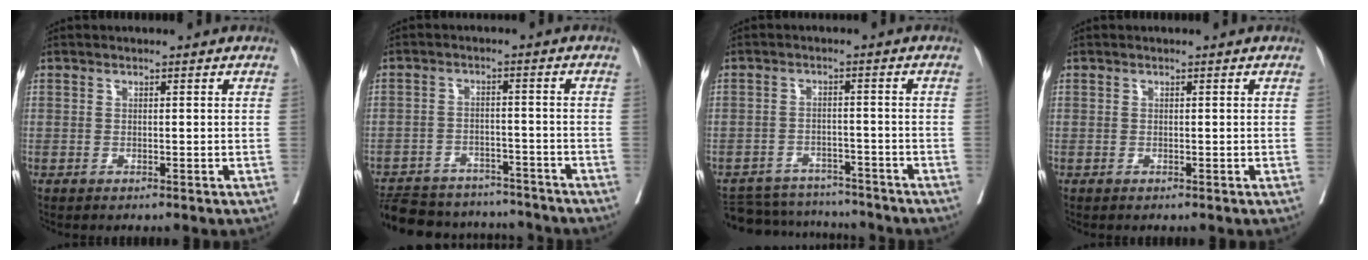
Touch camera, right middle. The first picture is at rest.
{"total": 17.2, "force": [-15.5, 5.7, 4.8], "torque": [-0.118, 0.005, -0.212]}
{"total": 11.2, "force": [-10.6, 3.2, 1.7], "torque": [-0.032, 0.008, -0.147]}
{"total": 0.0}